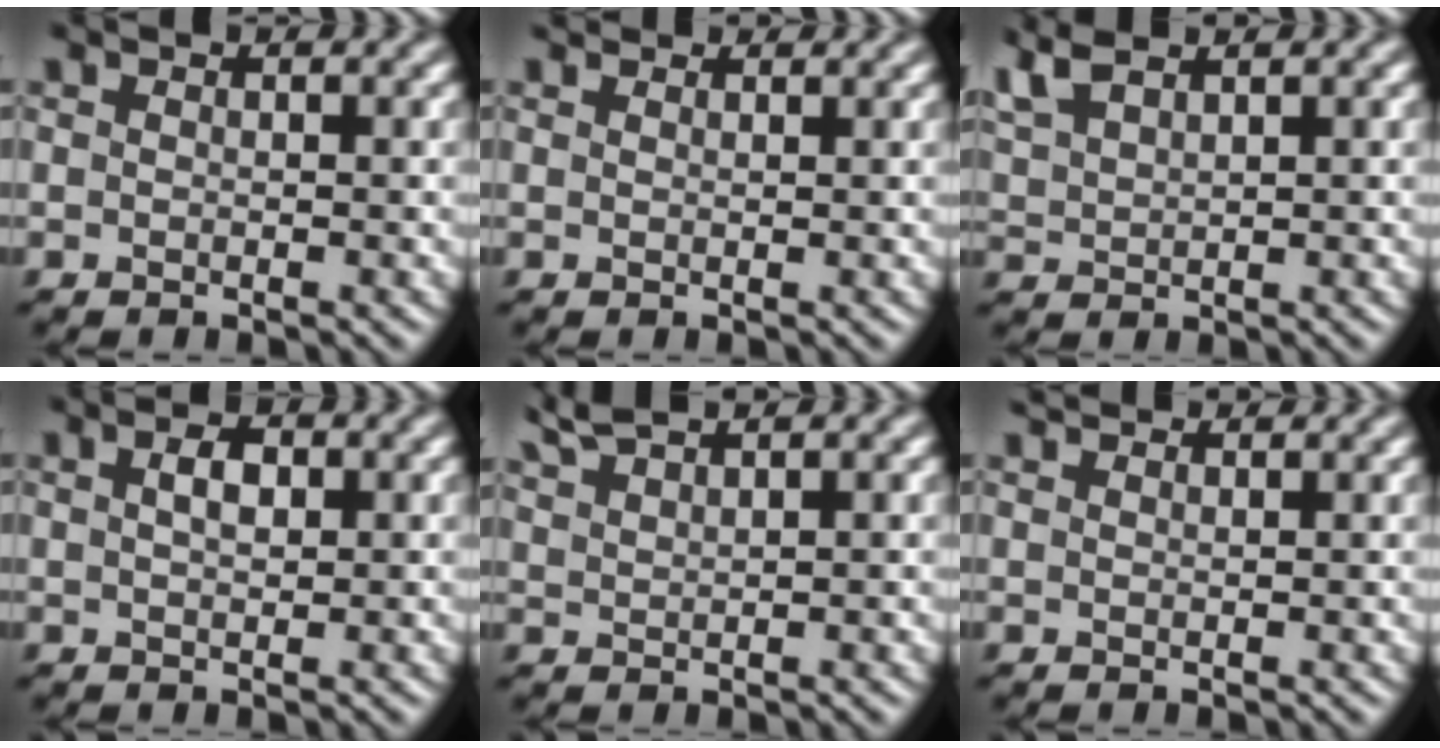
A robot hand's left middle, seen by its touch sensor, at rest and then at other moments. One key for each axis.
{"total": 1.6, "fx": 1.5, "fy": 0.5, "fz": 0.1, "tx": -0.005, "ty": 0.004, "tz": 0.018}
{"total": 3.7, "fx": 2.9, "fy": 1.2, "fz": 1.9, "tx": -0.057, "ty": 0.017, "tz": 0.066}
{"total": 1.9, "fx": 0.9, "fy": 0.9, "fz": 1.4, "tx": -0.030, "ty": 0.006, "tz": 0.015}
{"total": 2.8, "fx": 2.7, "fy": 0.0, "fz": 0.7, "tx": -0.022, "ty": 0.013, "tz": 0.062}
{"total": 2.0, "fx": 2.0, "fy": 0.2, "fz": 0.3, "tx": -0.012, "ty": 0.010, "tz": 0.033}